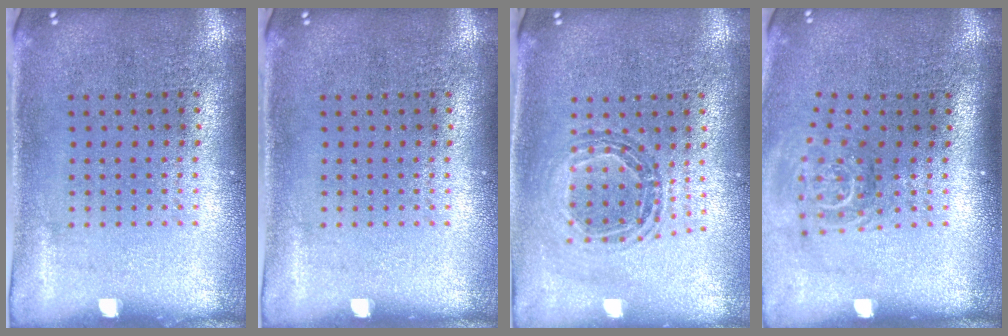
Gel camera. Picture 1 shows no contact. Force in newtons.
{"total": 0.0}
{"total": 0.9, "press": 0.9, "slide": 0.2}
{"total": 1.7, "press": 1.2, "slide": 1.2}